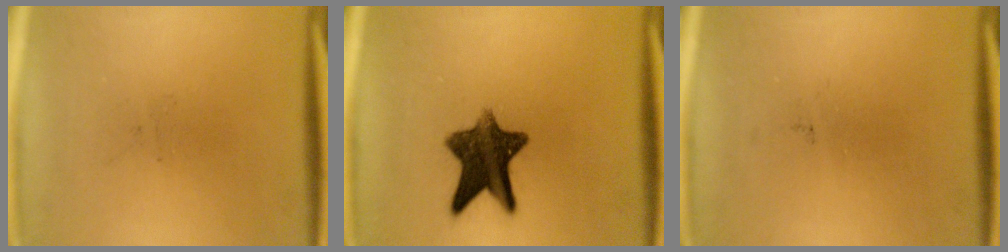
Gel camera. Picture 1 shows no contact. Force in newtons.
{"total": 10.6}
{"total": 0.0}